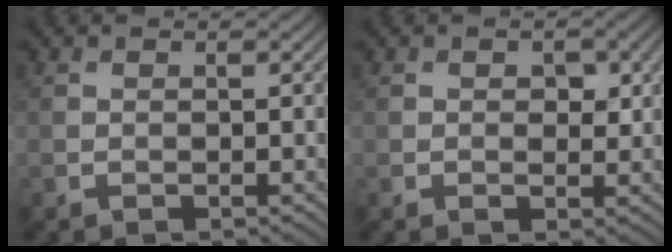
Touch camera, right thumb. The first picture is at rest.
{"total": 2.1, "force": [0.7, 1.4, 1.4], "torque": [-0.022, -0.007, 0.010]}